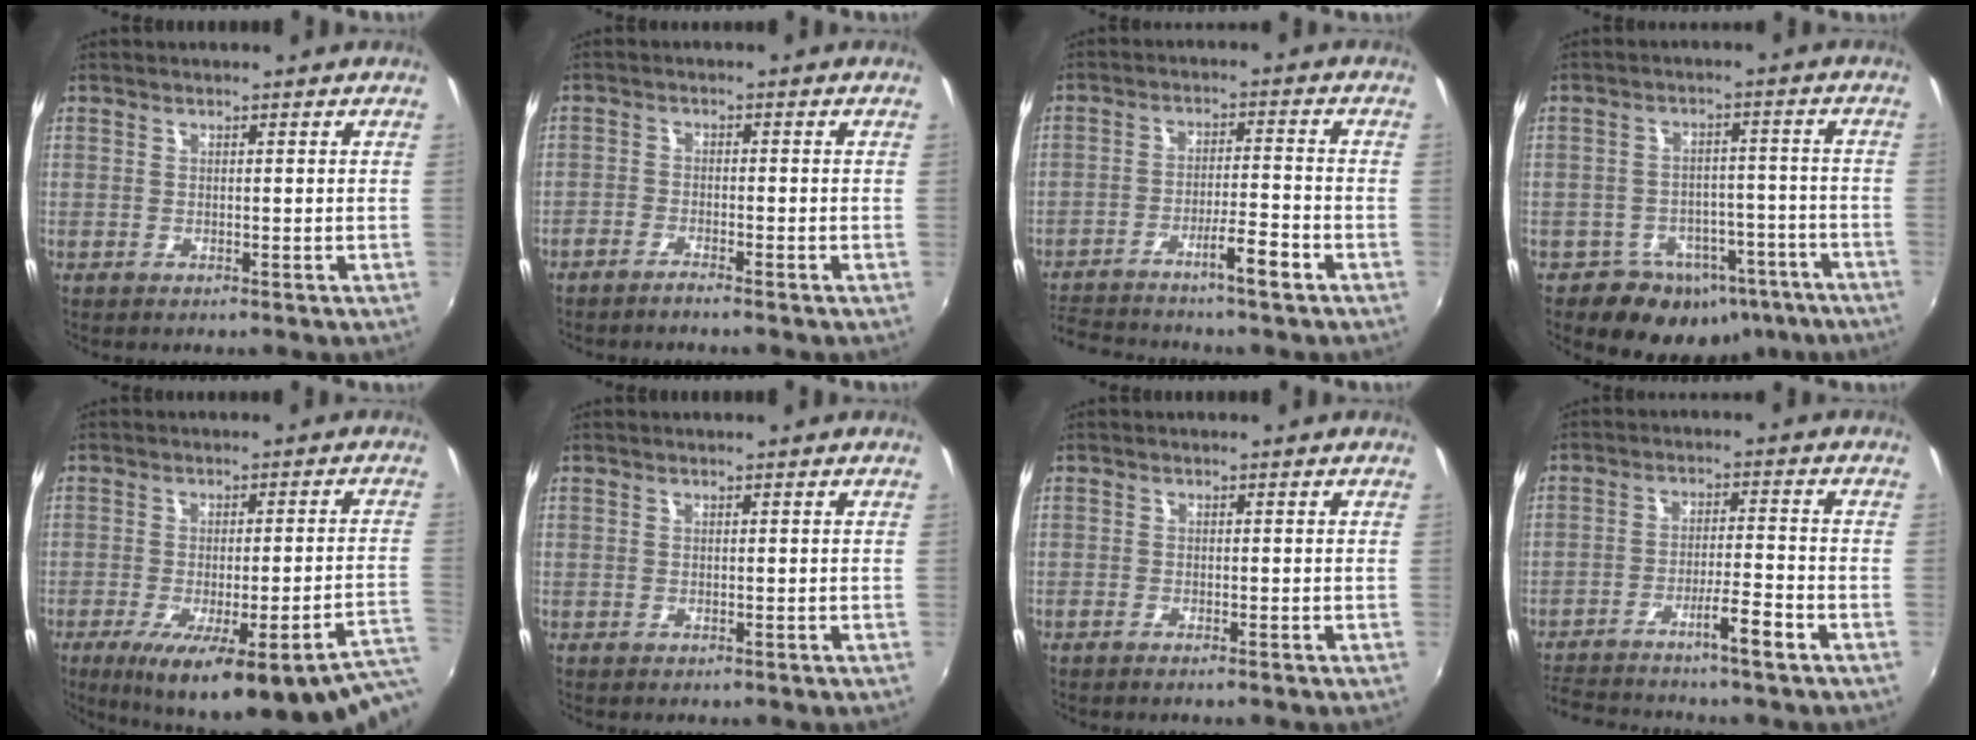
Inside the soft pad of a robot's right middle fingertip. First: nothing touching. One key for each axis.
{"total": 2.4, "fx": -2.3, "fy": 0.1, "fz": 1.0, "tx": -0.036, "ty": -0.004, "tz": -0.047}
{"total": 8.0, "fx": -6.6, "fy": 0.1, "fz": 4.5, "tx": -0.092, "ty": 0.014, "tz": -0.114}
{"total": 13.5, "fx": -8.9, "fy": 9.2, "fz": 4.1, "tx": -0.076, "ty": 0.025, "tz": -0.094}
{"total": 24.5, "fx": -16.5, "fy": 4.2, "fz": 17.6, "tx": -0.223, "ty": -0.046, "tz": -0.212}
{"total": 0.0}
{"total": 1.0, "fx": -0.9, "fy": 0.1, "fz": 0.4, "tx": -0.012, "ty": -0.003, "tz": -0.020}
{"total": 7.7, "fx": -6.4, "fy": -0.5, "fz": 4.2, "tx": -0.091, "ty": 0.010, "tz": -0.112}